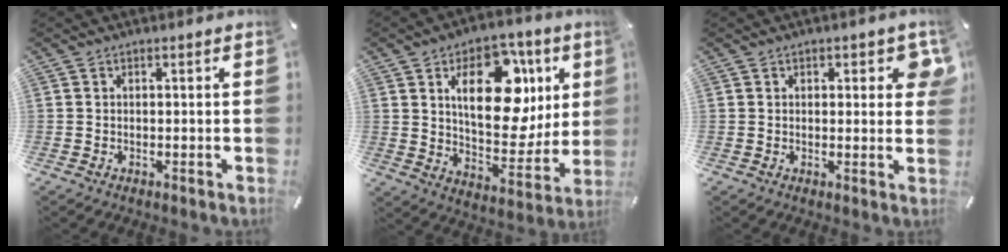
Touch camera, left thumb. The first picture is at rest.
{"total": 21.1, "force": [7.7, 12.4, 15.2], "torque": [-0.214, -0.033, 0.125]}
{"total": 3.8, "force": [1.5, 2.0, 2.9], "torque": [-0.028, -0.004, 0.019]}